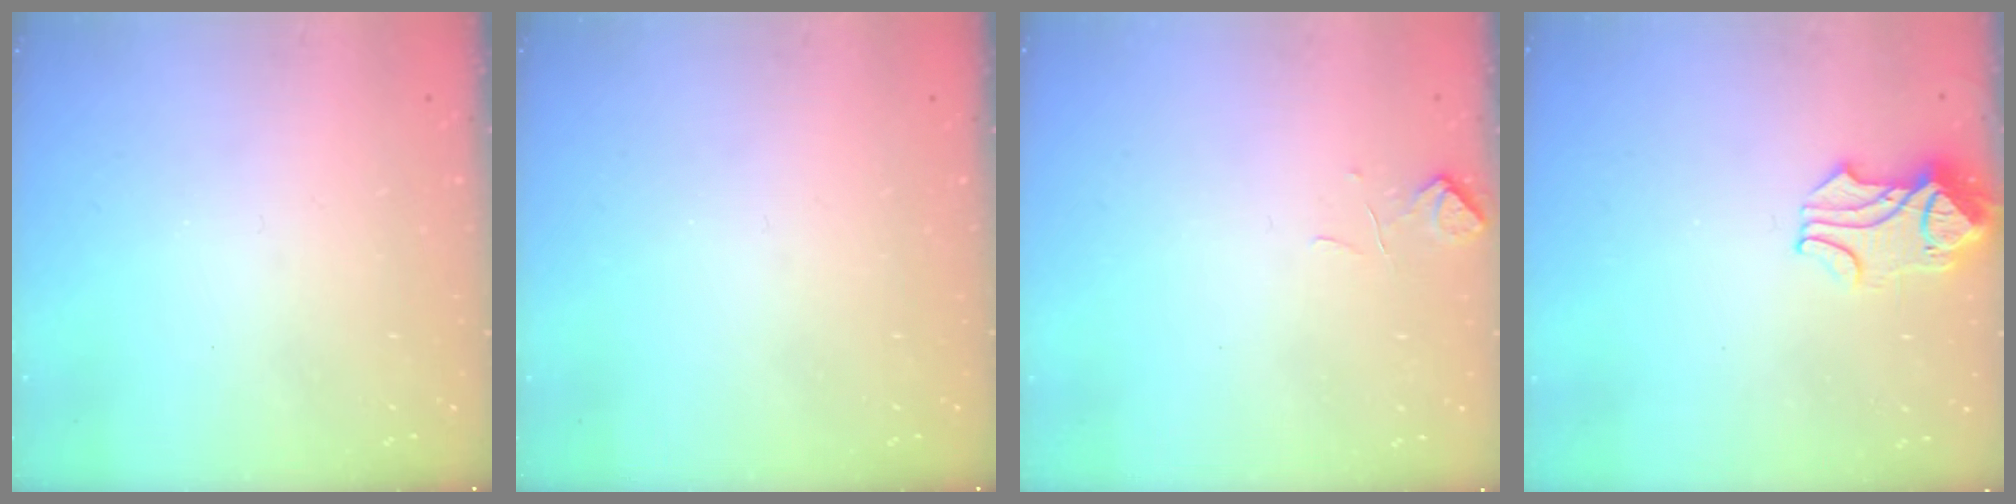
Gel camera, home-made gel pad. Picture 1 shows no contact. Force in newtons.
{"total": 0.0}
{"total": 0.8, "press": 0.2, "slide": 0.7}
{"total": 1.2, "press": 0.6, "slide": 1.0}